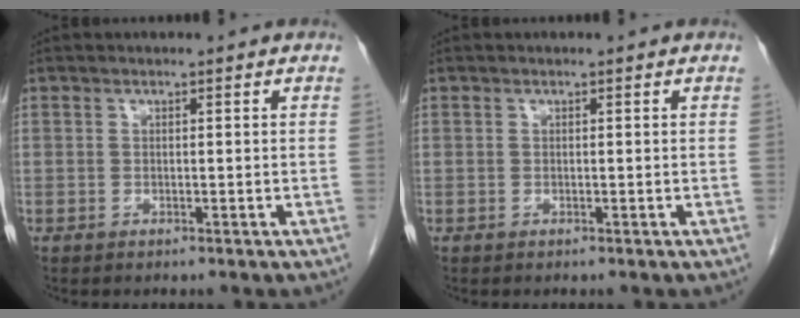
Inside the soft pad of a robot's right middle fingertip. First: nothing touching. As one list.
[{"total": 0.0}]